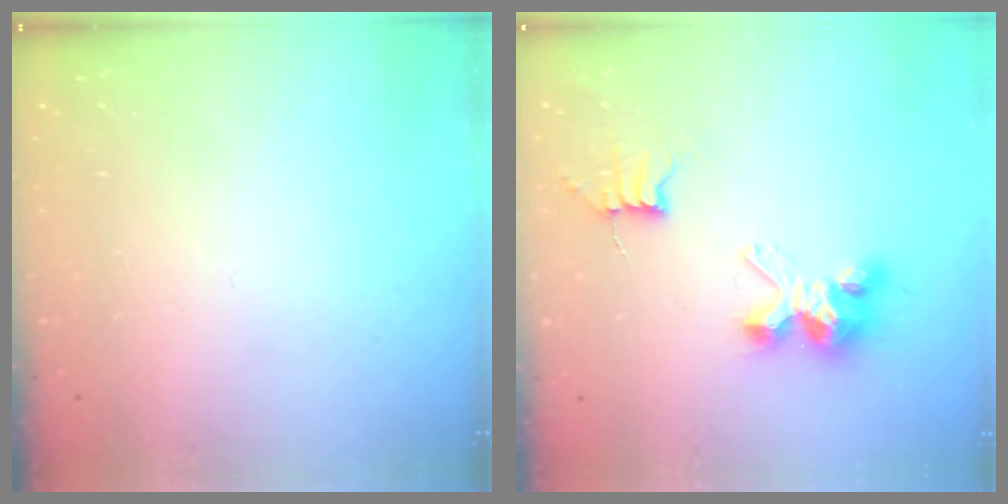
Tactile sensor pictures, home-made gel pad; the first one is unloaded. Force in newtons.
{"total": 7.5, "press": 7.5, "slide": 0.5}